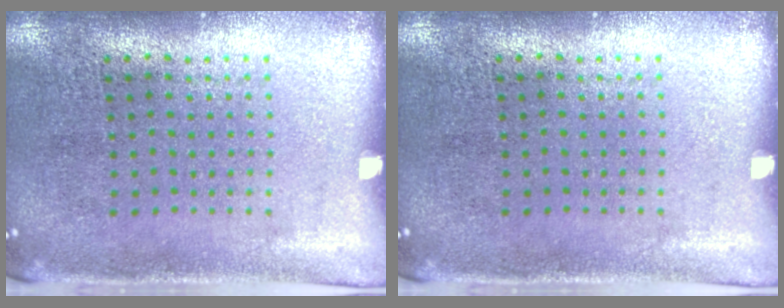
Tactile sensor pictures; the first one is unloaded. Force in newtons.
{"total": 0.0}